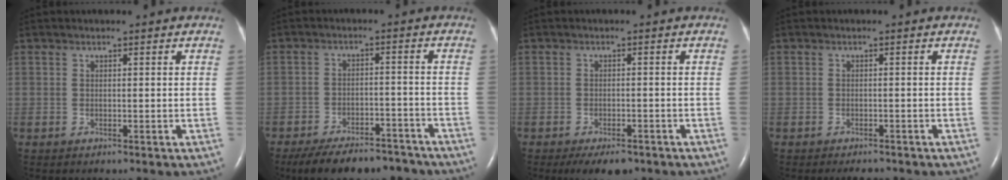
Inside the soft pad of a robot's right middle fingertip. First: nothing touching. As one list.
[{"total": 13.1, "force": [-10.9, 5.0, 5.2], "torque": [-0.081, 0.004, -0.157]}, {"total": 5.3, "force": [-3.9, 2.1, 2.9], "torque": [-0.040, -0.004, -0.056]}, {"total": 2.3, "force": [-2.0, 0.7, 0.9], "torque": [-0.014, -0.004, -0.023]}]